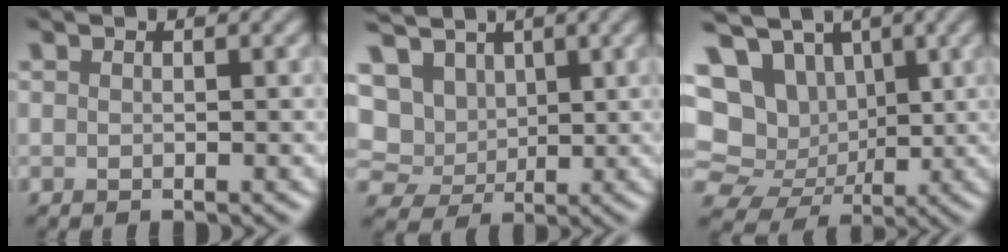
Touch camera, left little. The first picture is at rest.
{"total": 9.3, "force": [2.1, 7.9, 4.3], "torque": [-0.121, 0.024, 0.002]}
{"total": 16.5, "force": [2.2, 14.2, 8.1], "torque": [-0.184, 0.030, 0.023]}